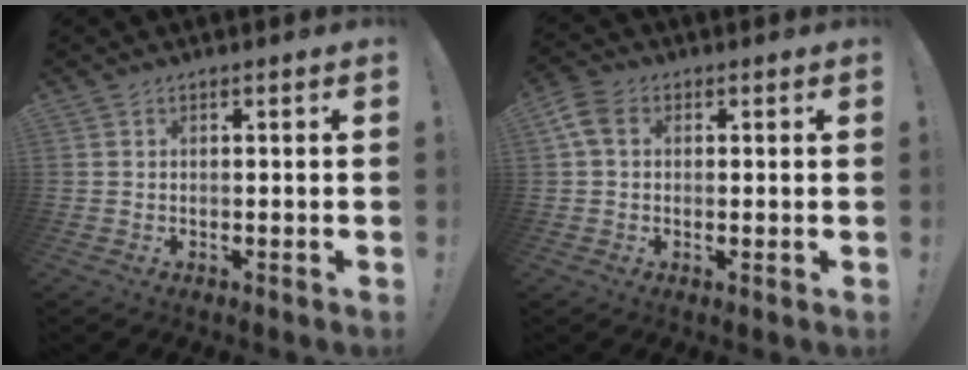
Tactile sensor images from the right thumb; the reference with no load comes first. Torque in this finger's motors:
{"motor_torque": [0.58, 0.57, 0.20, 0.37, 0.08]}